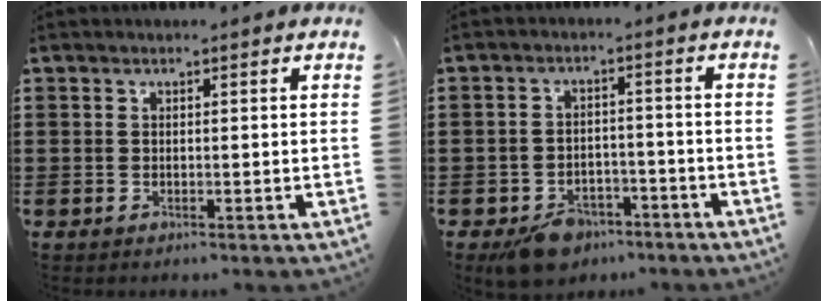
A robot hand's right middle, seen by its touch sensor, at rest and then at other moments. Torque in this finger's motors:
{"motor_torque": [1.13, -0.71, 0.24, 0.07]}